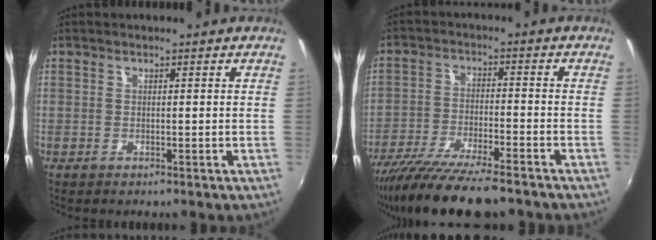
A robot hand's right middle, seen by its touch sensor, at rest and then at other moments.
{"total": 14.4, "force": [-11.9, 1.4, 7.9], "torque": [-0.160, -0.046, -0.204]}